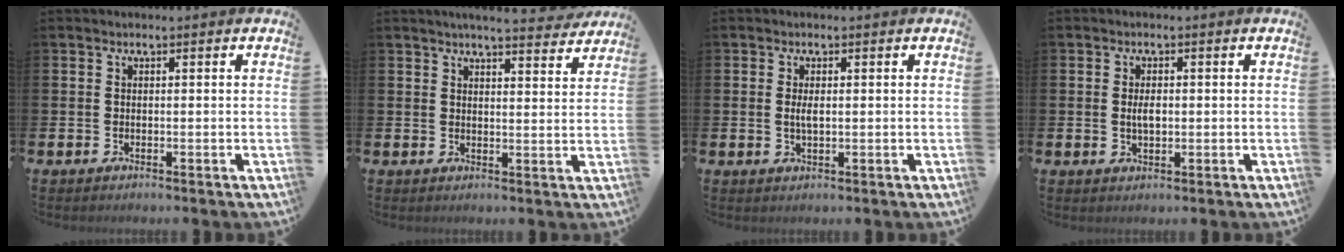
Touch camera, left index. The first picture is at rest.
{"total": 4.9, "force": [4.8, 0.0, 1.2], "torque": [-0.022, -0.028, 0.082]}
{"total": 1.9, "force": [0.1, 0.7, 1.7], "torque": [-0.035, 0.004, 0.000]}
{"total": 2.2, "force": [0.0, 1.1, 1.9], "torque": [-0.031, 0.002, -0.004]}